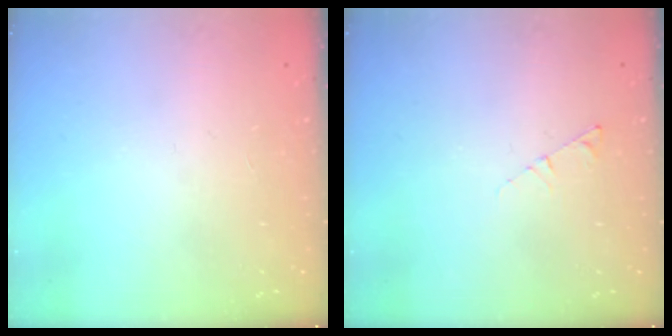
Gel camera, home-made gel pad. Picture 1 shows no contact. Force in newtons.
{"total": 2.7, "press": 2.6, "slide": 0.3}